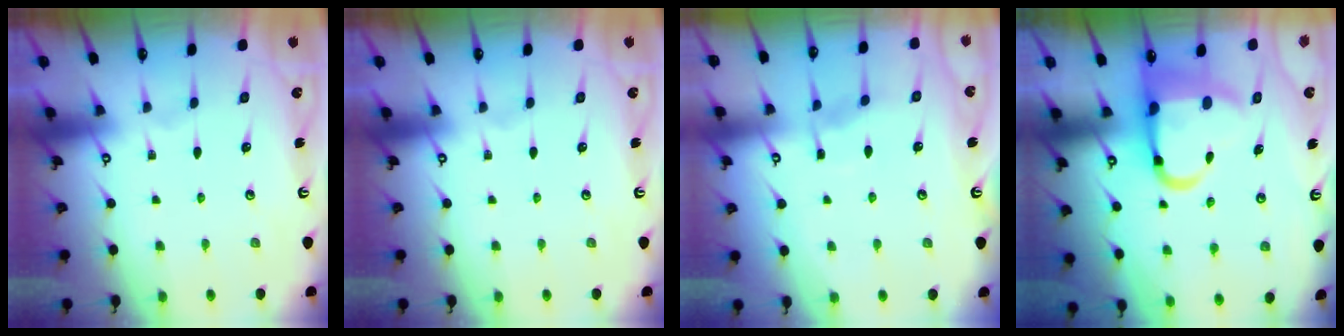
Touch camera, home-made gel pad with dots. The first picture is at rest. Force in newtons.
{"total": 0.0}
{"total": 4.7, "press": 4.6, "slide": 0.6}
{"total": 9.8, "press": 9.5, "slide": 2.2}